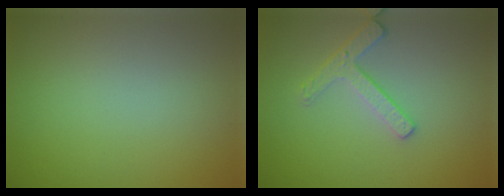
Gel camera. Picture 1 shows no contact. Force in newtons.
{"total": 2.4, "press": 2.3, "slide": 0.8}